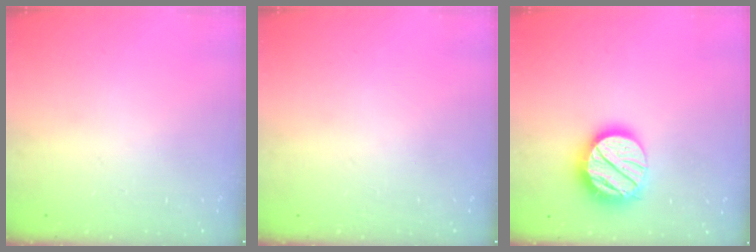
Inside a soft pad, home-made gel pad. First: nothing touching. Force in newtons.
{"total": 0.0}
{"total": 17.3, "press": 17.2, "slide": 1.4}